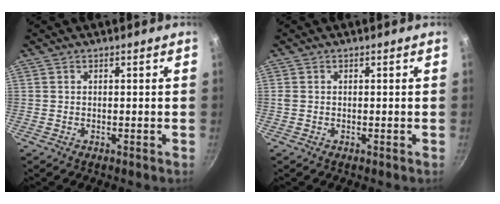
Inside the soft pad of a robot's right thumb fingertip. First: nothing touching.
{"total": 0.7, "force": [0.0, 0.5, 0.4], "torque": [-0.010, 0.000, 0.000]}